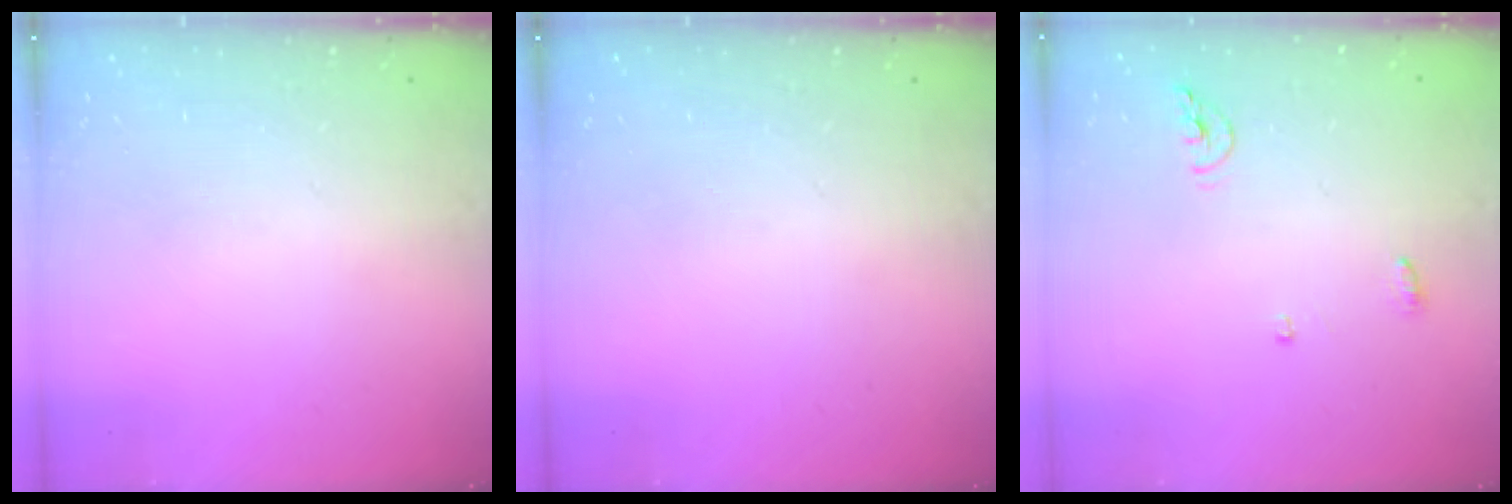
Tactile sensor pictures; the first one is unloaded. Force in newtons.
{"total": 0.0}
{"total": 5.6, "press": 5.6, "slide": 0.2}